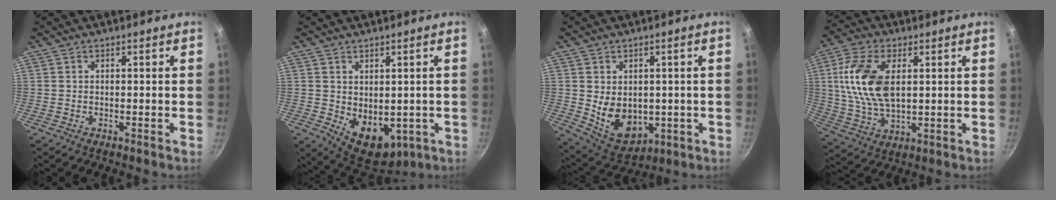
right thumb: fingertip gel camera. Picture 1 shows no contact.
{"total": 9.8, "force": [-0.8, 6.7, 7.1], "torque": [-0.076, -0.018, 0.012]}
{"total": 10.7, "force": [-0.2, 8.0, 7.2], "torque": [-0.091, -0.017, 0.026]}
{"total": 14.4, "force": [2.7, 7.8, 11.8], "torque": [-0.226, -0.005, 0.054]}